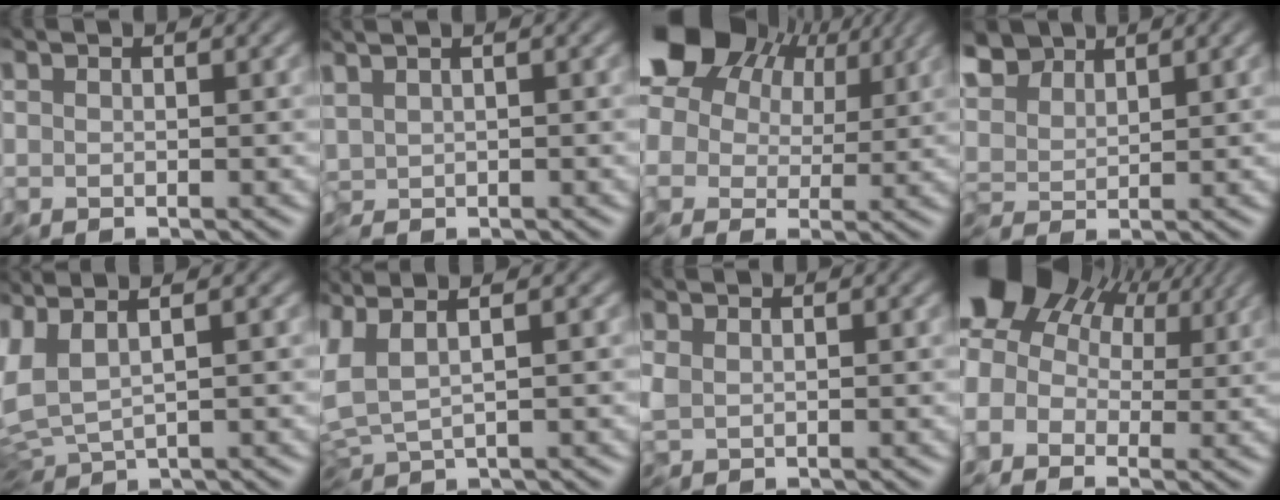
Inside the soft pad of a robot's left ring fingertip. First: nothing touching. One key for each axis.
{"total": 0.8, "fx": 0.5, "fy": 0.1, "fz": 0.6, "tx": -0.019, "ty": 0.003, "tz": 0.012}
{"total": 16.7, "fx": 8.3, "fy": 10.0, "fz": 10.4, "tx": -0.219, "ty": 0.051, "tz": 0.121}
{"total": 5.4, "fx": 3.8, "fy": 2.5, "fz": 2.9, "tx": -0.083, "ty": 0.012, "tz": 0.054}
{"total": 3.0, "fx": 0.8, "fy": 0.3, "fz": 2.8, "tx": -0.069, "ty": 0.009, "tz": 0.013}
{"total": 3.1, "fx": 0.7, "fy": 0.5, "fz": 2.9, "tx": -0.079, "ty": 0.009, "tz": 0.013}
{"total": 0.8, "fx": 0.3, "fy": 0.4, "fz": 0.6, "tx": -0.019, "ty": -0.001, "tz": 0.006}
{"total": 9.5, "fx": 4.0, "fy": 6.3, "fz": 5.8, "tx": -0.111, "ty": 0.036, "tz": 0.050}